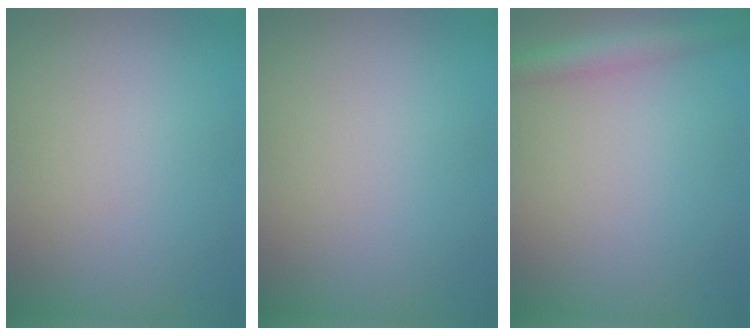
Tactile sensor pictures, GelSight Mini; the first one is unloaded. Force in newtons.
{"total": 0.0}
{"total": 2.9, "press": 2.9, "slide": 0.1}